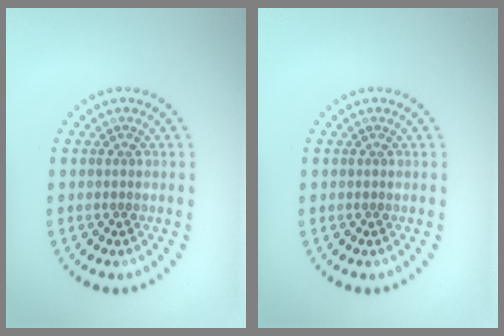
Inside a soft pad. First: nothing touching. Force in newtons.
{"total": 0.0}